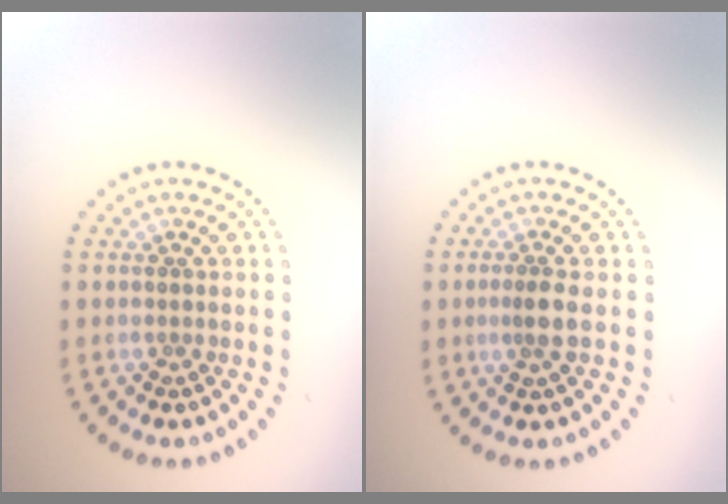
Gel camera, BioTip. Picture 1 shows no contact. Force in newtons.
{"total": 1.5, "press": 1.2, "slide": 0.9}